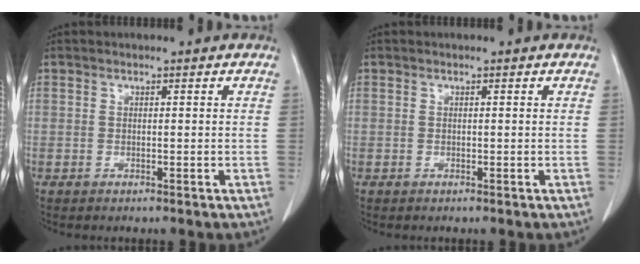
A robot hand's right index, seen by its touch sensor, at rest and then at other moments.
{"total": 0.0}